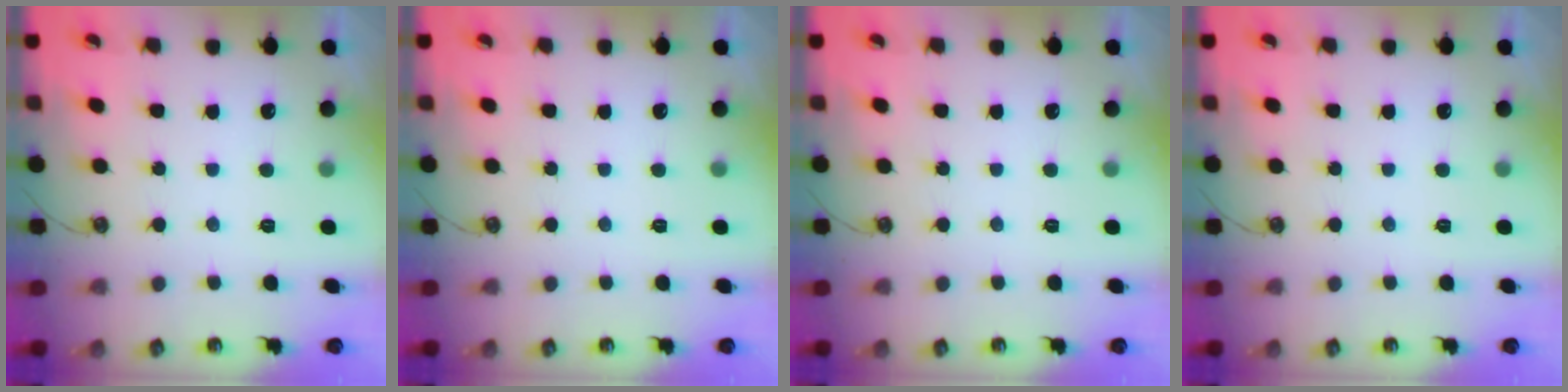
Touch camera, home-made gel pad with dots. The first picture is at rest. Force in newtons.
{"total": 0.0}
{"total": 0.0}
{"total": 0.0}